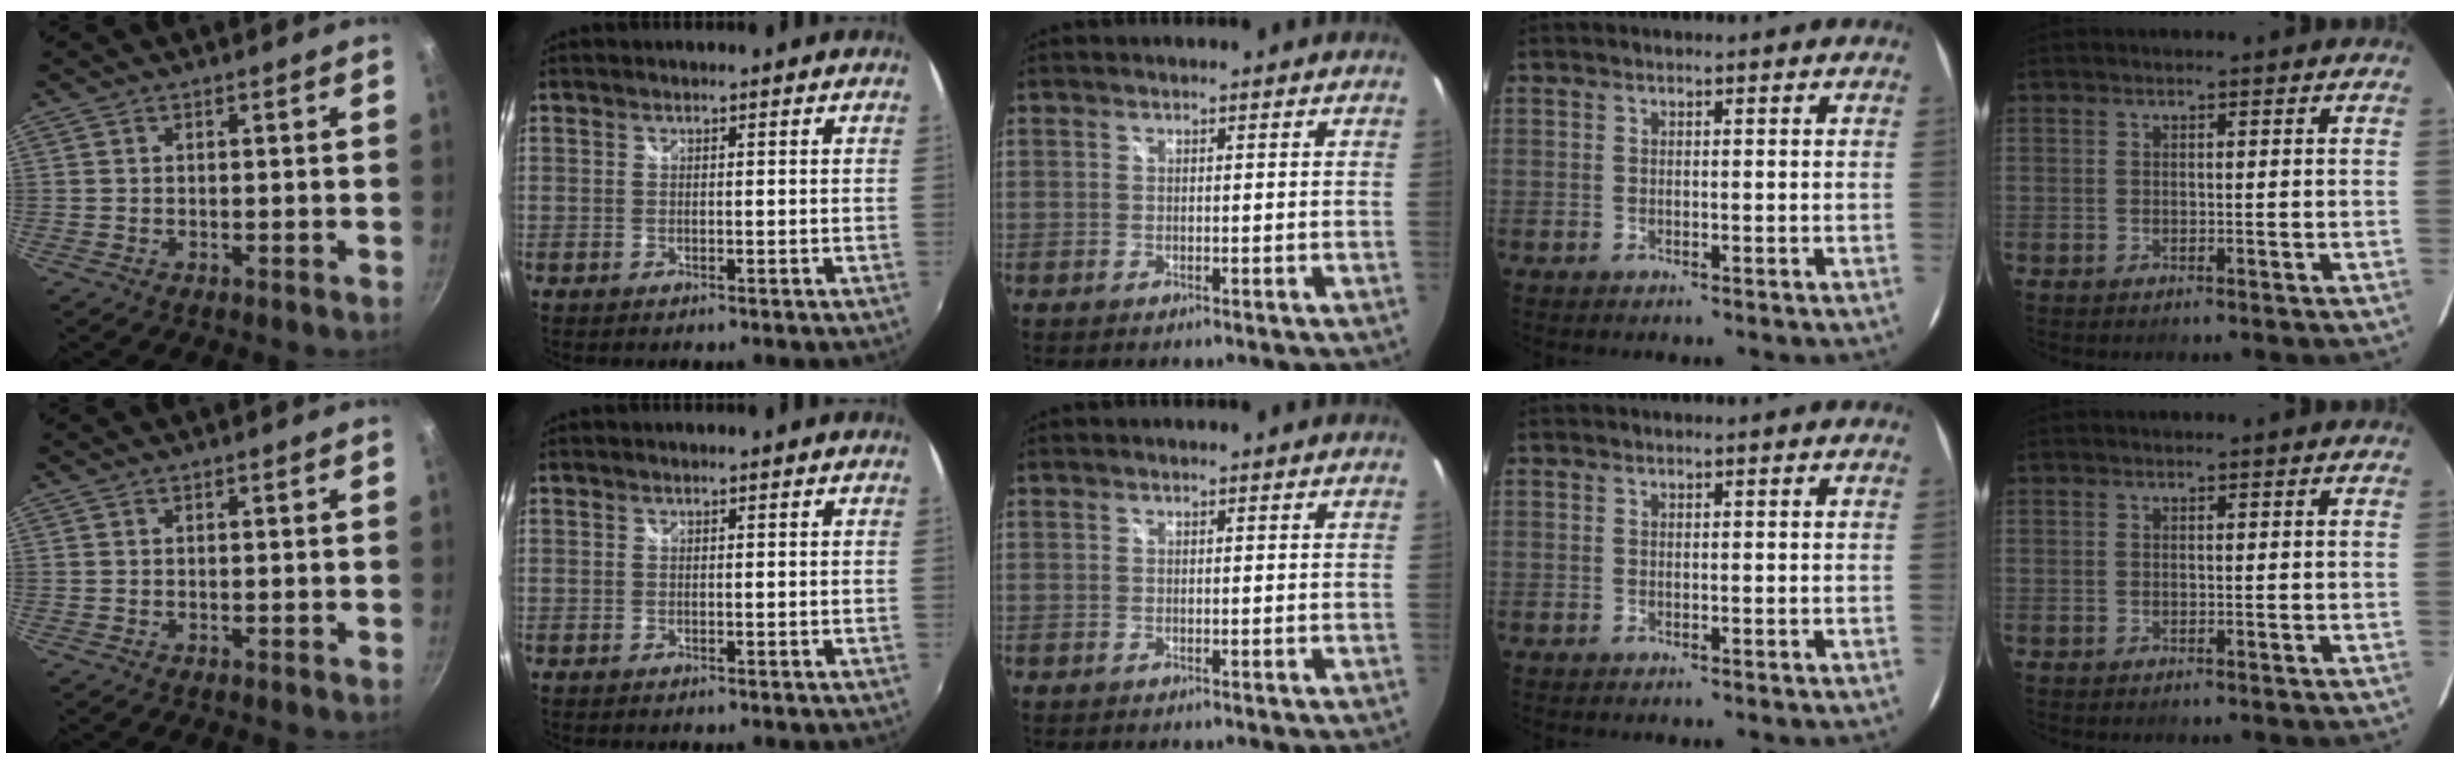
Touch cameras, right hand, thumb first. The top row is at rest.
{}